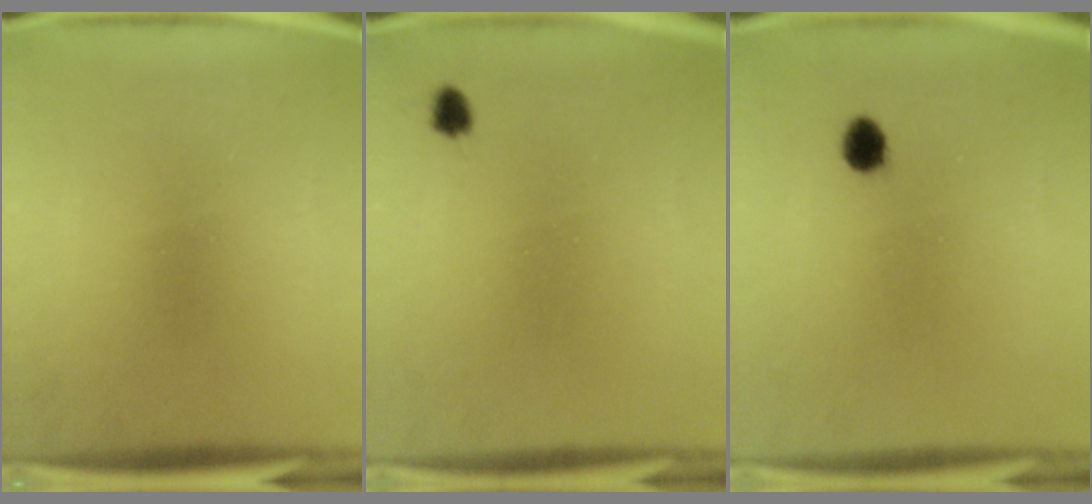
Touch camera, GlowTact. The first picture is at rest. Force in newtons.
{"total": 1.5}
{"total": 2.5}